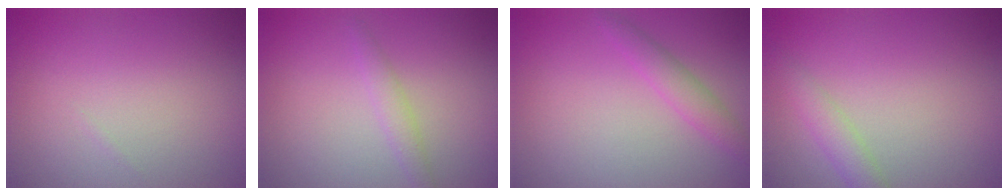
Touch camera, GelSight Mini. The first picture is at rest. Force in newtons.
{"total": 1.4, "press": 1.4, "slide": 0.1}
{"total": 1.9, "press": 1.9, "slide": 0.1}
{"total": 2.1, "press": 2.1, "slide": 0.1}